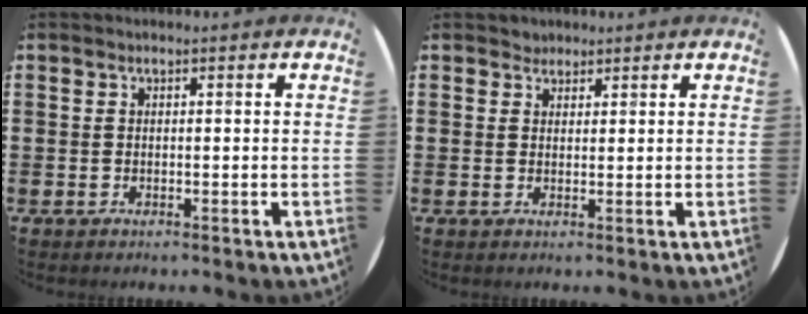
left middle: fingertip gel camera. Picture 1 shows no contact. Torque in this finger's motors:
{"motor_torque": [-0.16, 0.20, -0.03, 0.01]}